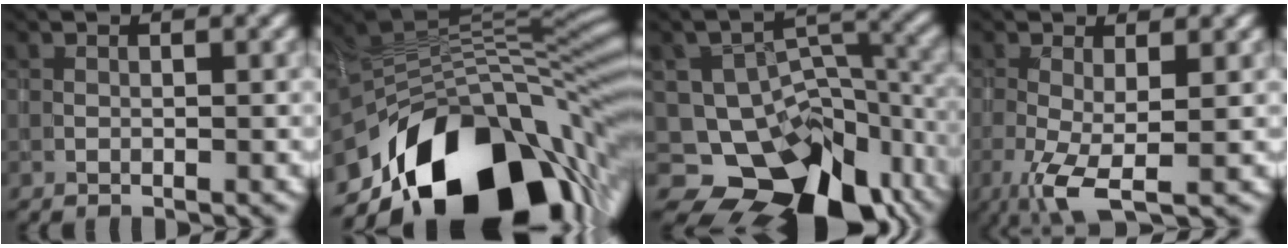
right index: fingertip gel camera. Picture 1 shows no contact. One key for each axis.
{"total": 17.4, "fx": -7.0, "fy": 9.7, "fz": 12.6, "tx": -0.208, "ty": -0.018, "tz": -0.108}
{"total": 11.8, "fx": -7.1, "fy": 7.7, "fz": 5.5, "tx": -0.074, "ty": 0.003, "tz": -0.102}
{"total": 4.3, "fx": -1.5, "fy": 1.0, "fz": 3.9, "tx": -0.087, "ty": -0.011, "tz": -0.030}